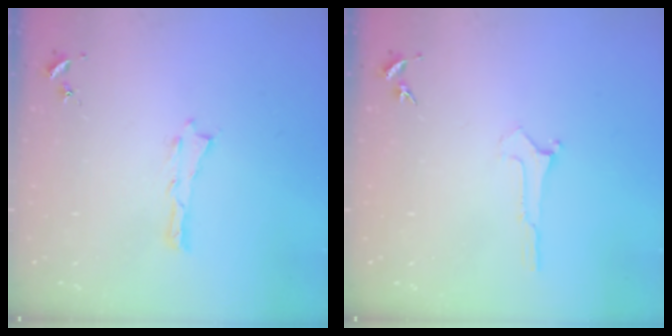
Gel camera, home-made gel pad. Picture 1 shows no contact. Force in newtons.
{"total": 0.0}